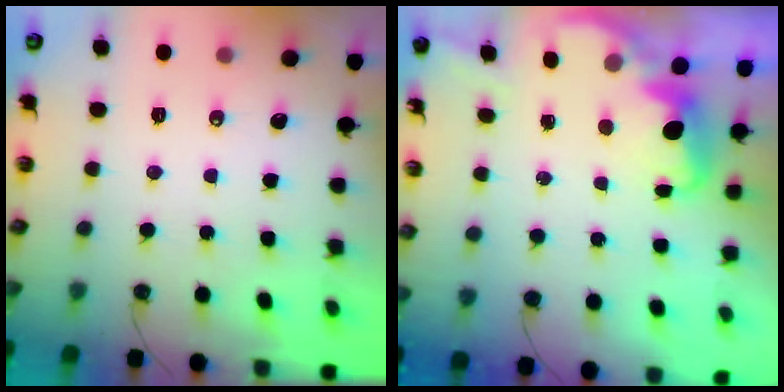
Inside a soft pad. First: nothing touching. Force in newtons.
{"total": 2.7, "press": 2.6, "slide": 0.5}